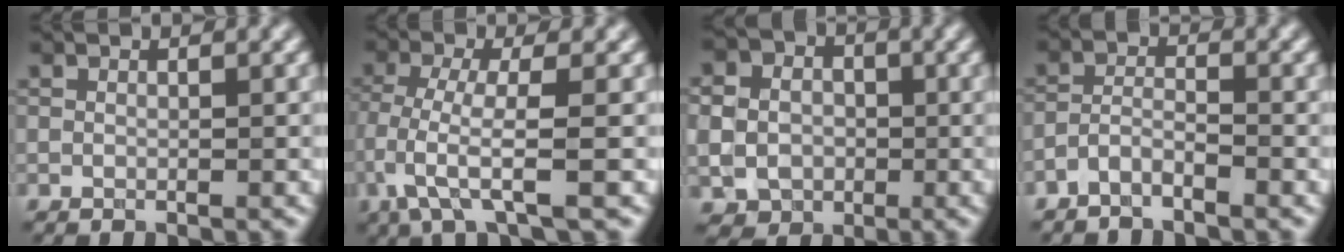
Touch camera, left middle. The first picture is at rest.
{"total": 4.9, "force": [-1.8, 0.8, 4.4], "torque": [-0.089, -0.007, -0.042]}
{"total": 7.1, "force": [-0.1, 6.3, 3.1], "torque": [-0.063, 0.006, -0.022]}
{"total": 2.1, "force": [-1.7, 0.5, 1.1], "torque": [-0.025, 0.006, -0.041]}